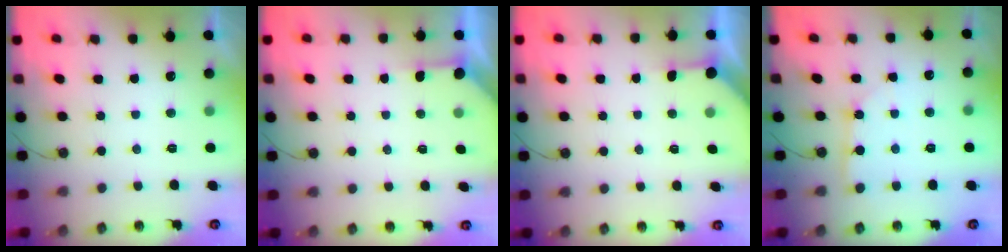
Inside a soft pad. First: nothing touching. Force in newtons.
{"total": 1.8, "press": 1.8, "slide": 0.3}
{"total": 2.1, "press": 2.1, "slide": 0.3}
{"total": 2.6, "press": 2.6, "slide": 0.0}